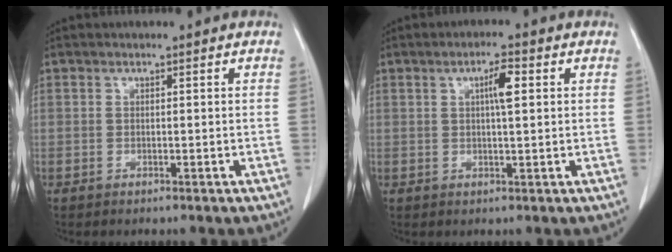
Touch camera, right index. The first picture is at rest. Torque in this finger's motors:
{"motor_torque": [0.08, 0.06, 0.10, 0.04]}